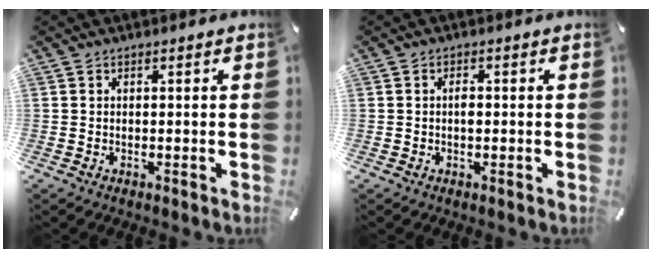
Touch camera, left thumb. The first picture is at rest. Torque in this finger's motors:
{"motor_torque": [0.35, 0.28, 0.09, 0.02, 0.01]}